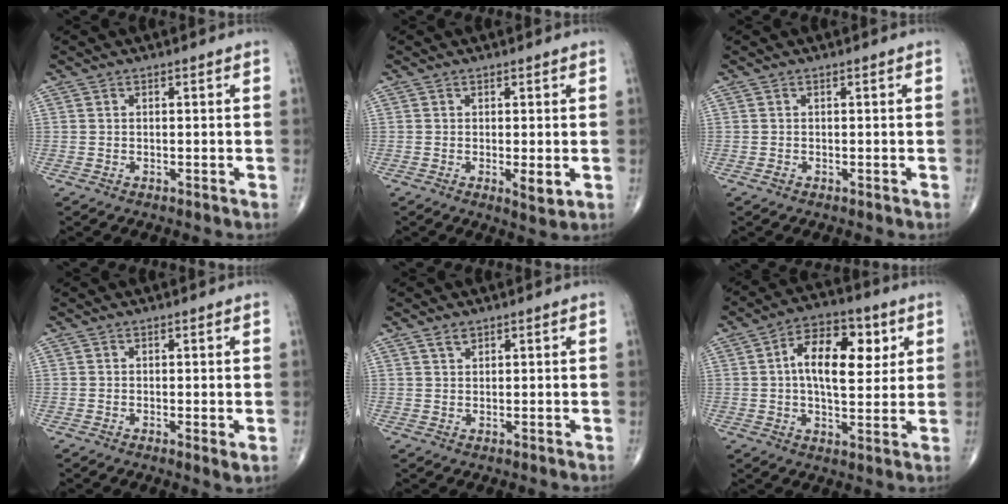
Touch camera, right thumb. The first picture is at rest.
{"total": 2.9, "force": [-0.4, 0.8, 2.7], "torque": [-0.043, -0.011, -0.005]}
{"total": 0.0}
{"total": 1.6, "force": [0.0, 0.3, 1.6], "torque": [-0.027, -0.008, -0.001]}
{"total": 1.7, "force": [1.2, 0.9, 0.7], "torque": [-0.008, -0.004, 0.021]}
{"total": 13.8, "force": [3.3, 7.3, 11.1], "torque": [-0.150, 0.001, 0.046]}